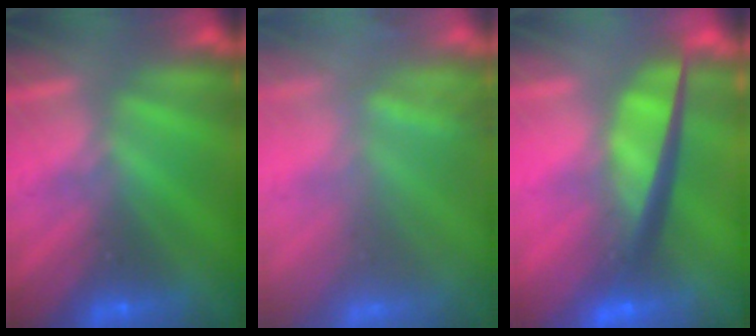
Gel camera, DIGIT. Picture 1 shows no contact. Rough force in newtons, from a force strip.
{"total": 10.0}
{"total": 5.8}